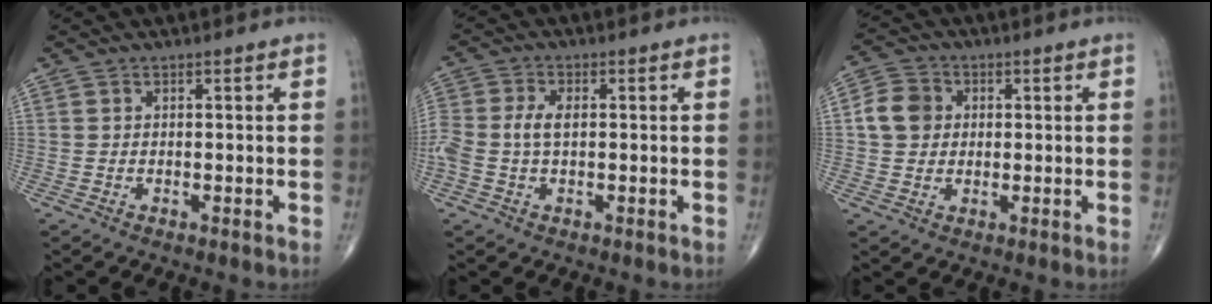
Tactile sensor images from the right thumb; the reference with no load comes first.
{"total": 5.9, "force": [0.0, 3.5, 4.7], "torque": [-0.128, 0.015, -0.001]}
{"total": 6.5, "force": [0.8, 5.7, 3.1], "torque": [-0.046, 0.008, 0.008]}